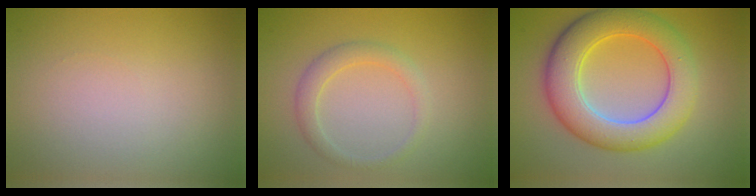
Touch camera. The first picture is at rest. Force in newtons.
{"total": 2.0, "press": 2.0, "slide": 0.1}
{"total": 7.6, "press": 7.6, "slide": 0.1}